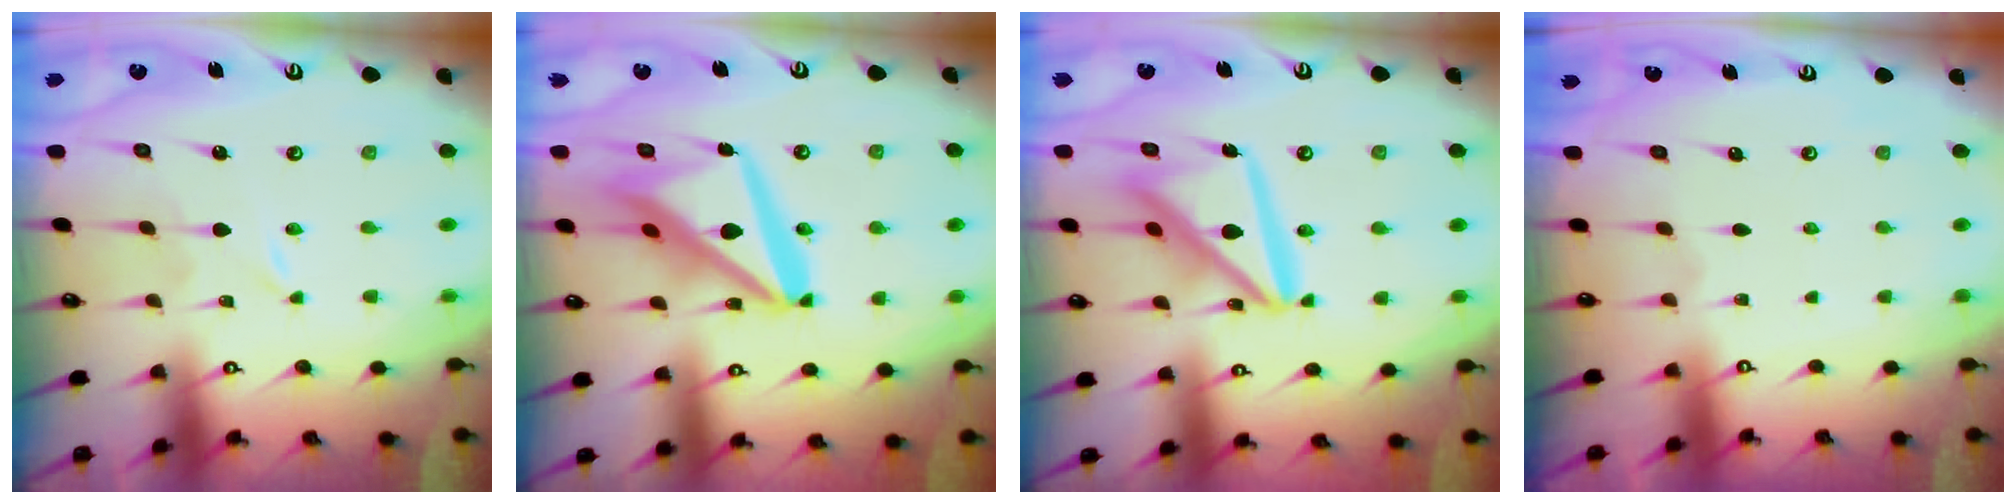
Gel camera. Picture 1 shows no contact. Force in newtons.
{"total": 17.0, "press": 16.9, "slide": 2.1}
{"total": 16.0, "press": 15.9, "slide": 2.1}
{"total": 0.0}